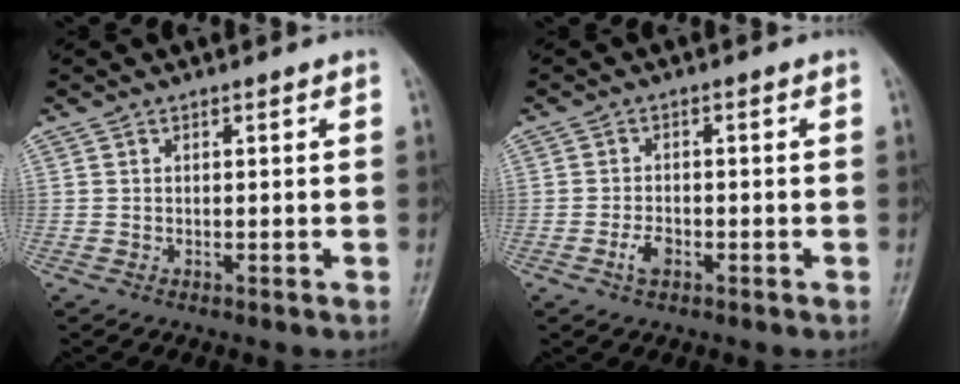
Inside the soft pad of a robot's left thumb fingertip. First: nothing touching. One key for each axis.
{"total": 2.7, "fx": -1.2, "fy": 1.5, "fz": 1.8, "tx": -0.036, "ty": 0.006, "tz": -0.023}